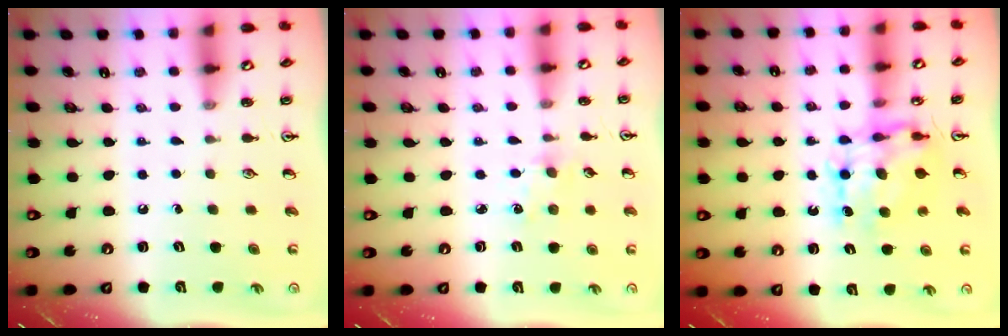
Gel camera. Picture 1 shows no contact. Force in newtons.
{"total": 2.6, "press": 2.6, "slide": 0.4}
{"total": 9.2, "press": 9.2, "slide": 0.7}